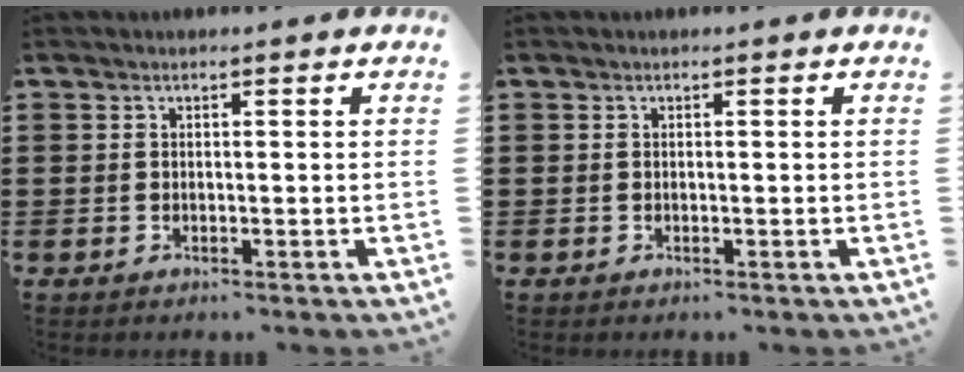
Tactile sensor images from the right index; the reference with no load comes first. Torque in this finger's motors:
{"motor_torque": [0.00, 0.00, 0.00, 0.00]}